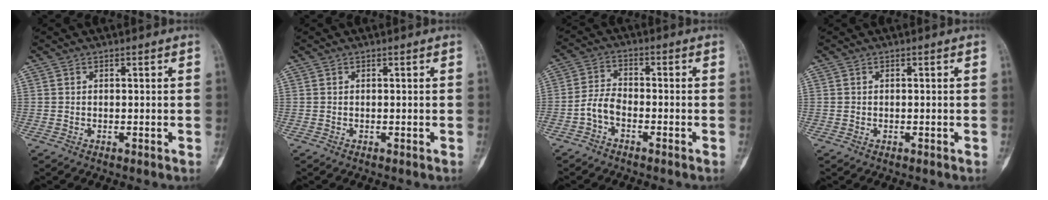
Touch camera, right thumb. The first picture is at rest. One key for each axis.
{"total": 0.0}
{"total": 4.0, "fx": -2.1, "fy": 2.1, "fz": 2.7, "tx": -0.056, "ty": 0.025, "tz": -0.048}
{"total": 0.0}